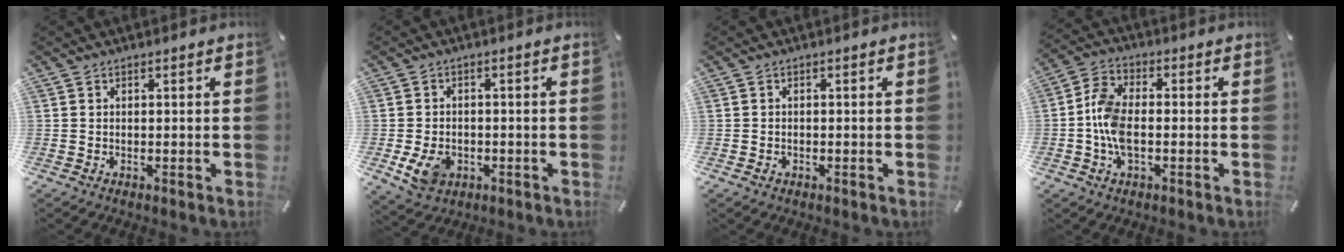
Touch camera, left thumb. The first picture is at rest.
{"total": 6.6, "force": [-1.9, 5.2, 3.6], "torque": [-0.074, -0.003, -0.038]}
{"total": 0.9, "force": [-0.4, 0.7, 0.4], "torque": [-0.007, 0.002, -0.010]}
{"total": 8.0, "force": [-1.6, 4.4, 6.5], "torque": [-0.147, 0.001, -0.033]}